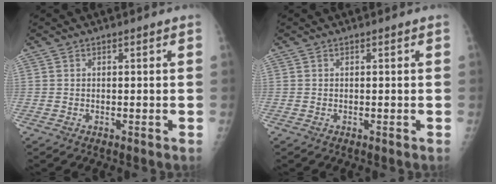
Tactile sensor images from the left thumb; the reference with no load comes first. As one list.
[{"total": 0.0}]